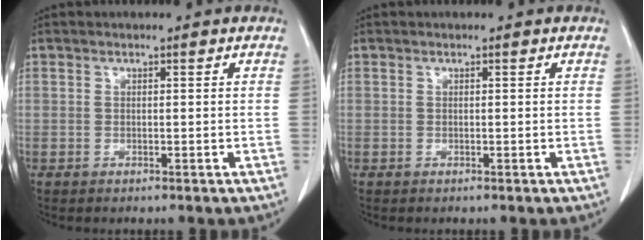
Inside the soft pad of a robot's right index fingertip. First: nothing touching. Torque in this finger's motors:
{"motor_torque": [0.00, 0.00, 0.00, 0.00]}